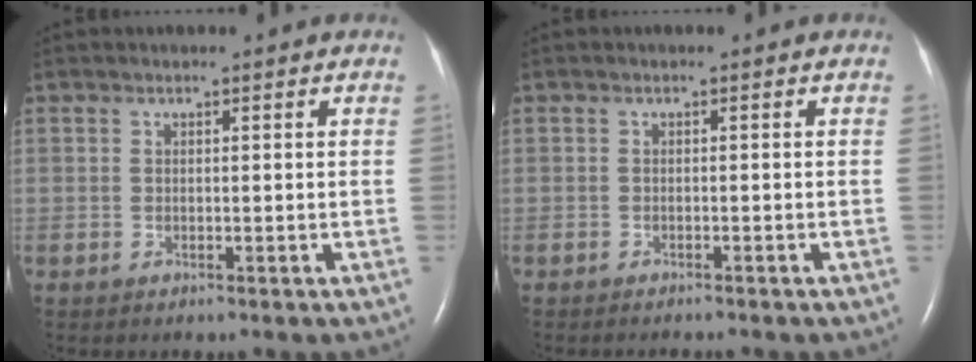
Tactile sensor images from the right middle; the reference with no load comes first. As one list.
[{"total": 1.8, "force": [-1.7, 0.2, 0.5], "torque": [-0.011, -0.004, -0.019]}]